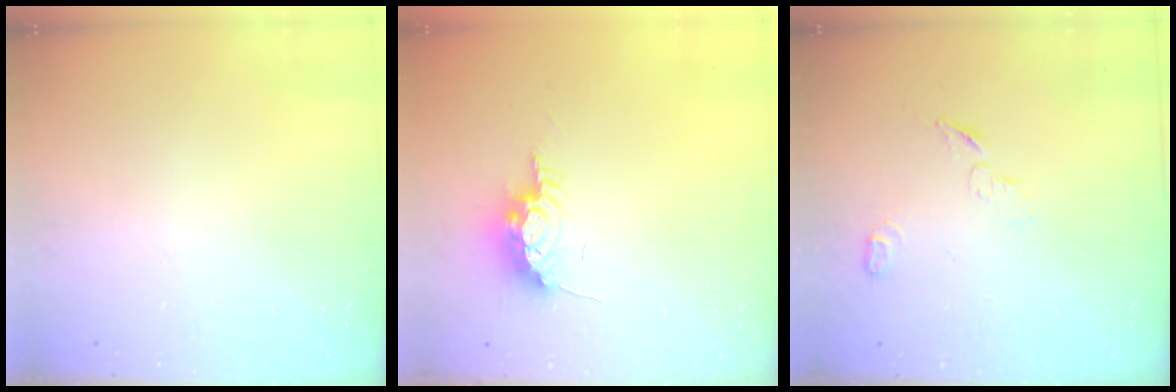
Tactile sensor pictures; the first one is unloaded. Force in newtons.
{"total": 14.9, "press": 9.9, "slide": 11.1}
{"total": 4.6, "press": 4.5, "slide": 0.5}